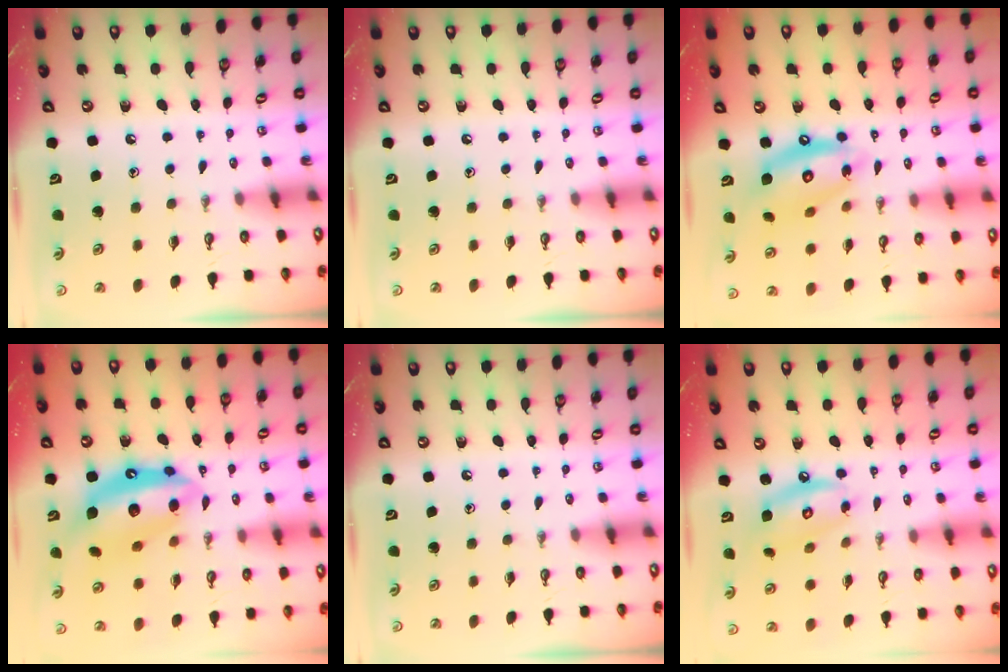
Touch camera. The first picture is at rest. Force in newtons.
{"total": 0.0}
{"total": 14.3, "press": 14.2, "slide": 1.2}
{"total": 15.9, "press": 15.9, "slide": 1.2}
{"total": 0.0}
{"total": 9.4, "press": 9.4, "slide": 0.8}